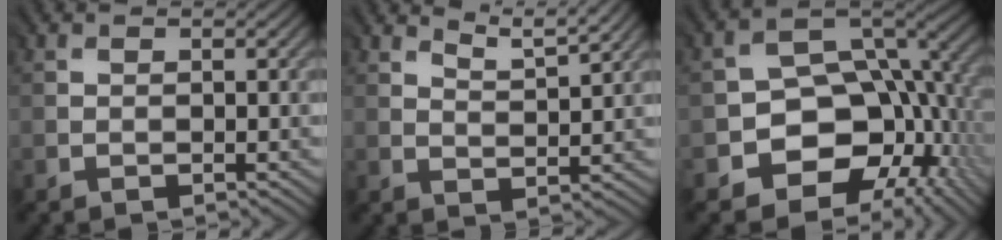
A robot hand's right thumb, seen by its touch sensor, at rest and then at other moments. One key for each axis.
{"total": 4.0, "fx": 3.6, "fy": 0.2, "fz": 1.7, "tx": -0.039, "ty": -0.001, "tz": 0.074}
{"total": 10.6, "fx": -3.5, "fy": 7.9, "fz": 6.1, "tx": -0.085, "ty": -0.010, "tz": -0.075}